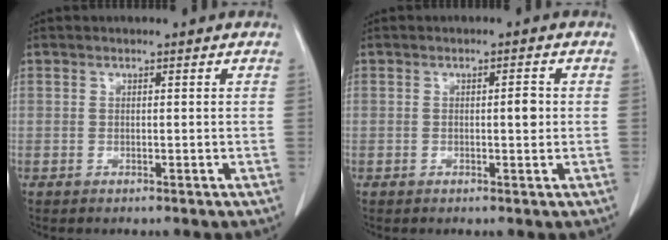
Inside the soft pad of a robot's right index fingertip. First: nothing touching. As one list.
[{"total": 2.0, "force": [0.0, 0.5, 1.9], "torque": [-0.031, 0.002, 0.001]}]